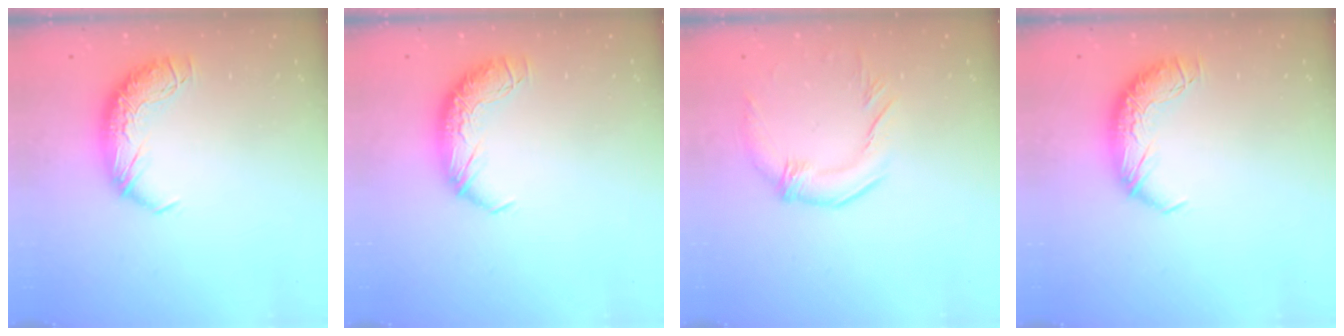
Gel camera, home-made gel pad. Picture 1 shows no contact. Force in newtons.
{"total": 0.0}
{"total": 1.7, "press": 1.2, "slide": 1.2}
{"total": 0.0}